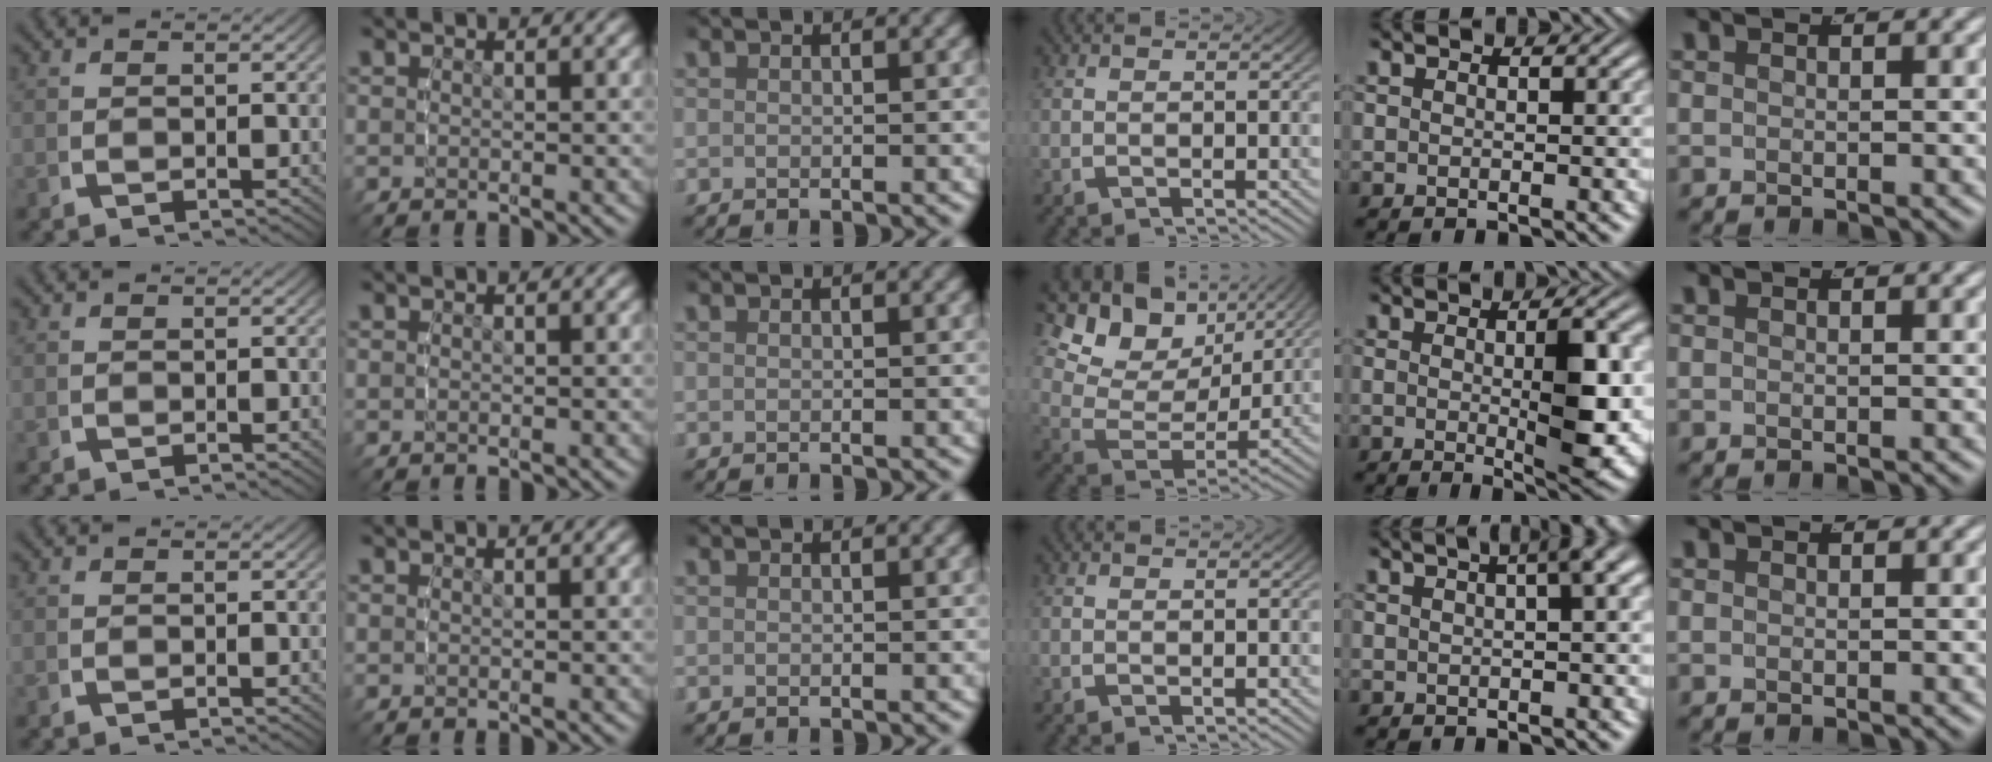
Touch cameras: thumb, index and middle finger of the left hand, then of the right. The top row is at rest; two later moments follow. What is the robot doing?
{"motion": "lift_and_place", "object": "screwdriver"}